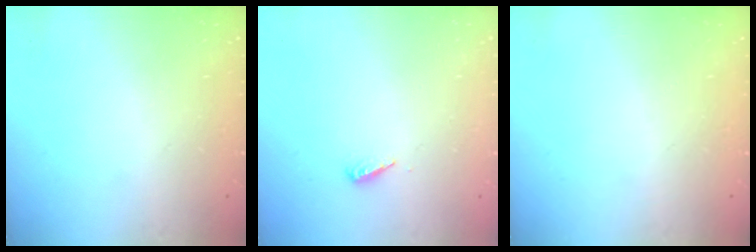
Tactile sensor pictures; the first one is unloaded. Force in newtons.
{"total": 3.5, "press": 3.5, "slide": 0.3}
{"total": 0.0}